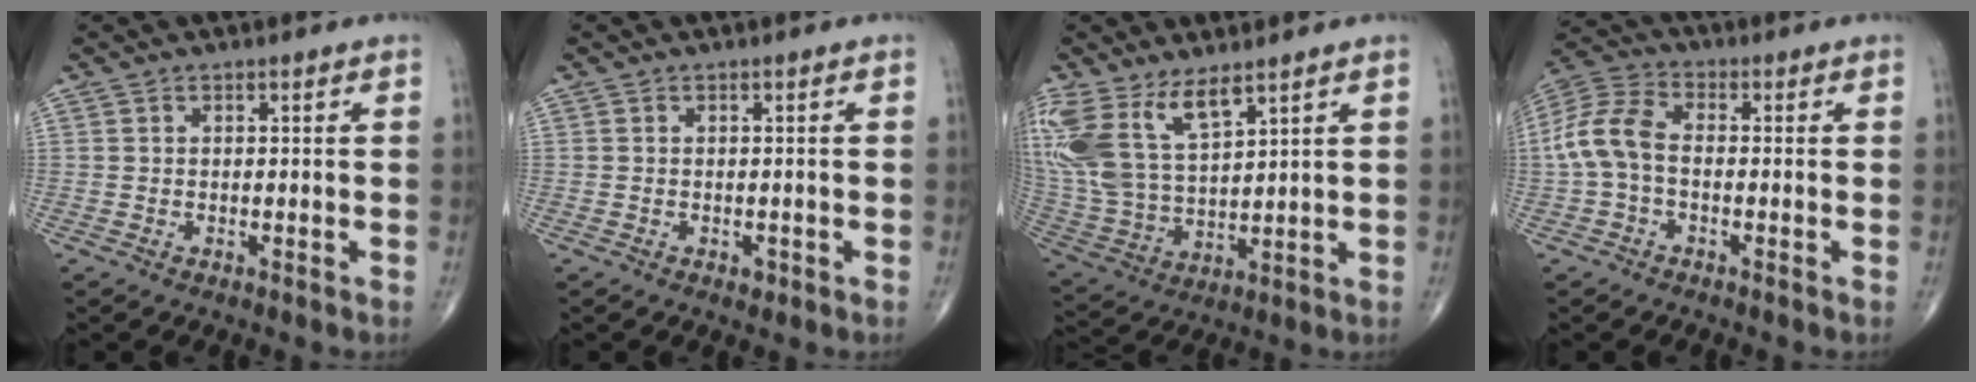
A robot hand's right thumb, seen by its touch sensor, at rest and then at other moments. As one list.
[{"total": 0.9, "force": [-0.4, 0.7, 0.5], "torque": [-0.004, 0.001, -0.004]}, {"total": 15.5, "force": [8.9, 6.7, 10.8], "torque": [-0.236, -0.034, 0.192]}, {"total": 9.1, "force": [-0.9, 5.5, 7.2], "torque": [-0.157, 0.028, -0.030]}]